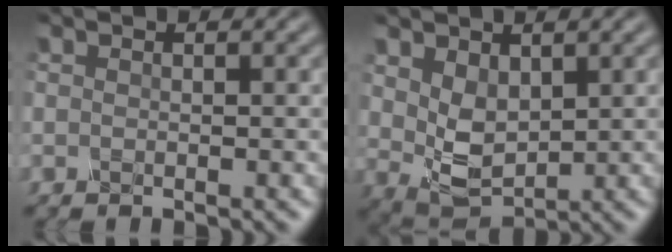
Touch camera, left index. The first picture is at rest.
{"total": 2.8, "force": [1.2, 1.7, 1.8], "torque": [-0.061, -0.003, 0.040]}